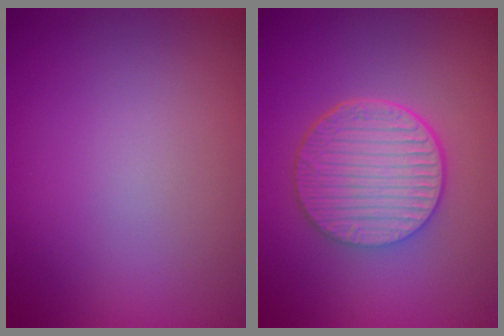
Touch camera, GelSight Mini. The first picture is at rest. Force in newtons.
{"total": 6.3, "press": 4.6, "slide": 4.3}